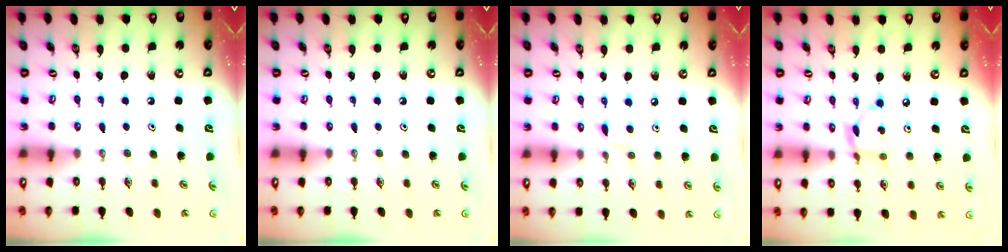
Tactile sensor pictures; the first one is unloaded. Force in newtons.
{"total": 0.0}
{"total": 5.4, "press": 5.4, "slide": 0.7}
{"total": 6.4, "press": 6.4, "slide": 0.2}